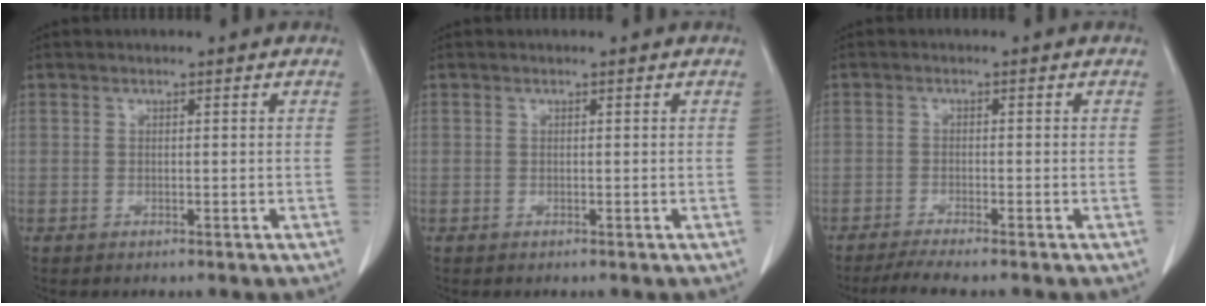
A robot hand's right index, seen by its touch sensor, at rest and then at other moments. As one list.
[{"total": 0.0}, {"total": 4.6, "force": [-3.9, -0.4, 2.4], "torque": [-0.035, -0.012, -0.065]}]